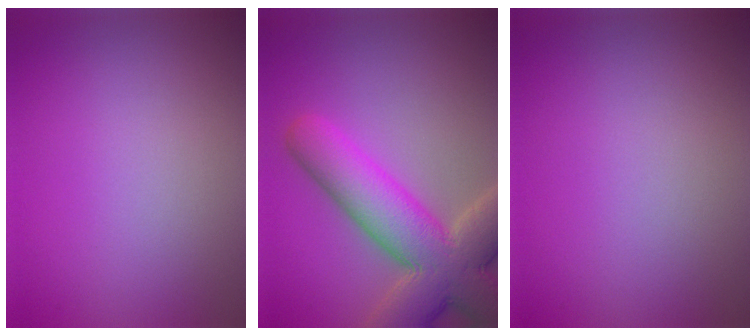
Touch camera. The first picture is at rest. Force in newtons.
{"total": 9.9, "press": 9.9, "slide": 0.8}
{"total": 0.0}